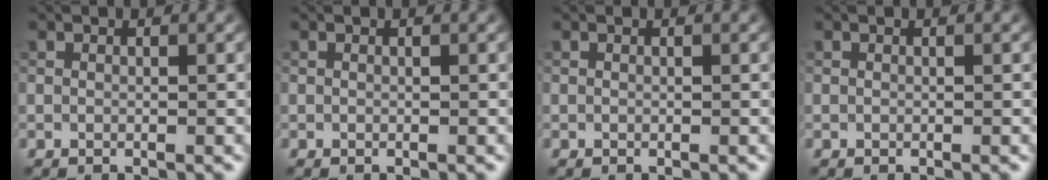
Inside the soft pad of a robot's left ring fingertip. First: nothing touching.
{"total": 0.0}
{"total": 0.0}
{"total": 0.0}